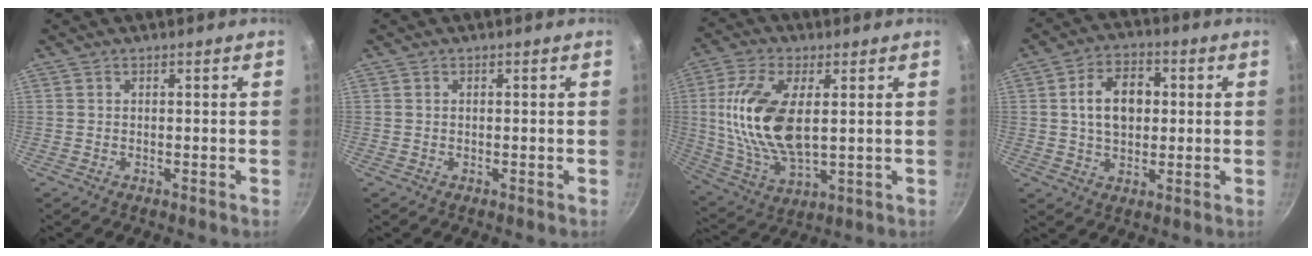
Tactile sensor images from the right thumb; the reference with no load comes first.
{"total": 0.0}
{"total": 17.1, "force": [2.4, 8.4, 14.7], "torque": [-0.287, -0.005, 0.051]}
{"total": 10.3, "force": [1.3, 7.0, 7.3], "torque": [-0.099, 0.013, 0.017]}